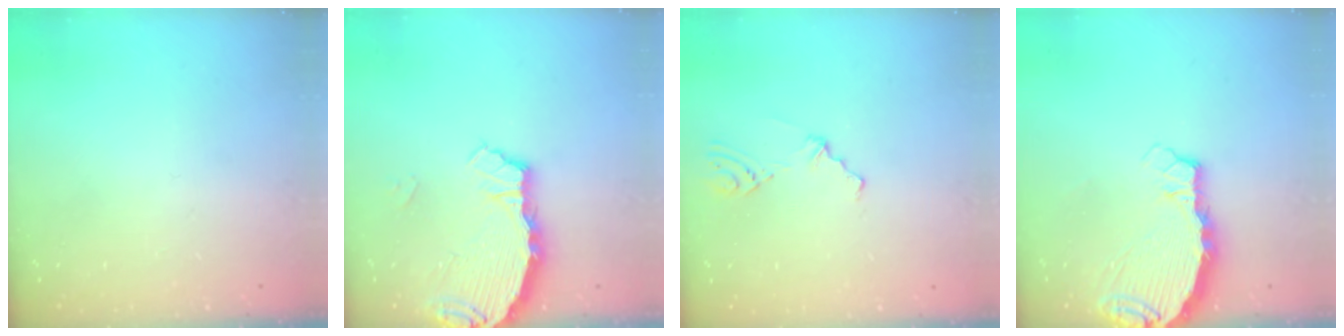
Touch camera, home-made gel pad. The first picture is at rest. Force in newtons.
{"total": 3.6, "press": 3.6, "slide": 0.4}
{"total": 2.1, "press": 1.1, "slide": 1.8}
{"total": 4.8, "press": 4.8, "slide": 0.4}